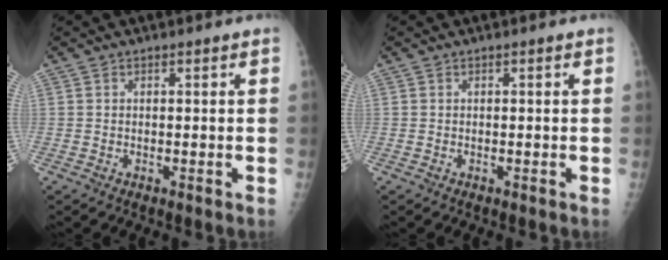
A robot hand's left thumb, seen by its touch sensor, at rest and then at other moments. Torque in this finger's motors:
{"motor_torque": [0.02, 0.02, -0.07, -0.12, 0.00]}